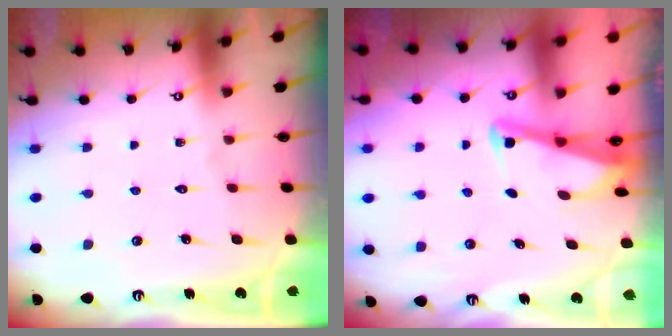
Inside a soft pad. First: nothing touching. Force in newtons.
{"total": 2.7, "press": 2.6, "slide": 0.3}